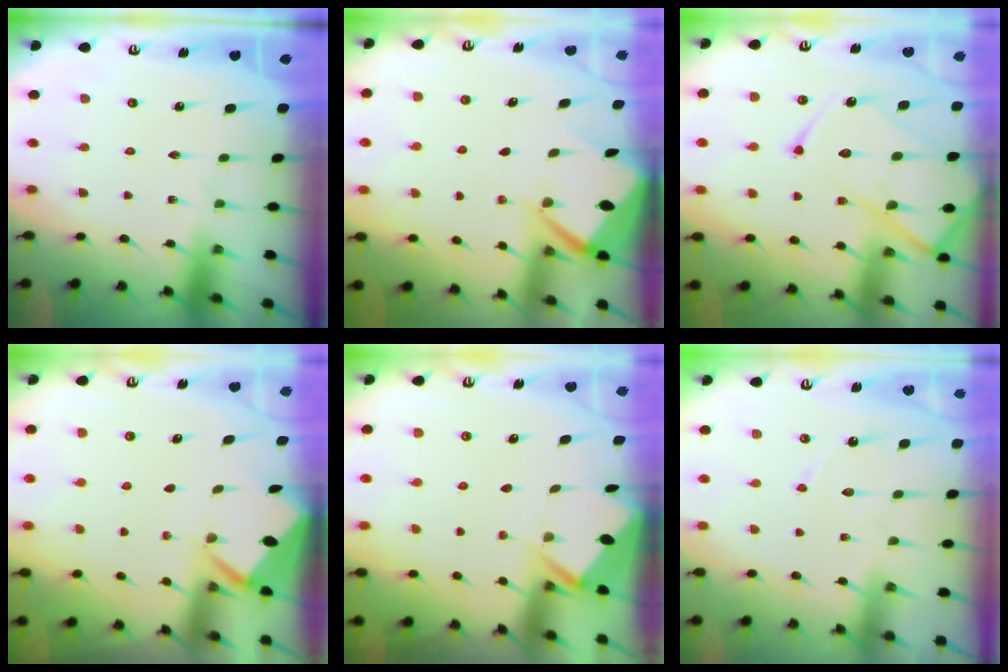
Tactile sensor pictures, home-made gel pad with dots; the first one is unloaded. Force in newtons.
{"total": 4.9, "press": 4.8, "slide": 0.7}
{"total": 17.6, "press": 17.5, "slide": 1.8}
{"total": 2.6, "press": 2.5, "slide": 0.3}
{"total": 2.9, "press": 2.9, "slide": 0.4}
{"total": 4.7, "press": 4.7, "slide": 0.5}